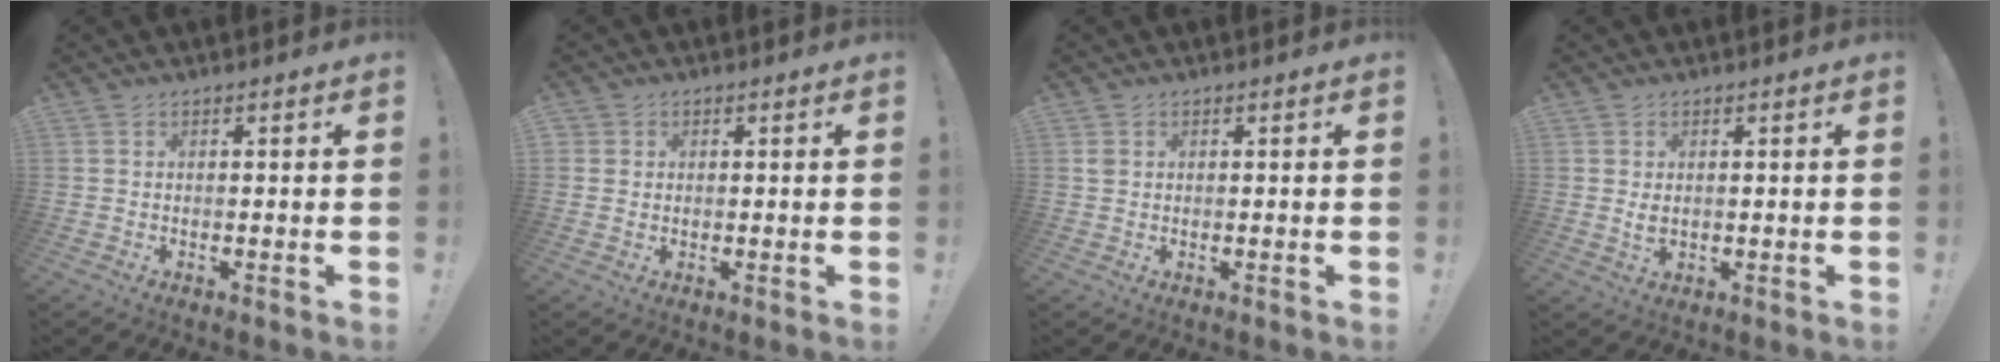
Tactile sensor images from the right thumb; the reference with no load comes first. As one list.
[{"total": 2.1, "force": [0.8, 1.9, 0.5], "torque": [-0.004, -0.001, 0.015]}, {"total": 1.5, "force": [0.6, 1.1, 0.7], "torque": [-0.006, 0.001, 0.010]}, {"total": 2.8, "force": [0.8, 2.1, 1.7], "torque": [-0.010, -0.007, 0.013]}]